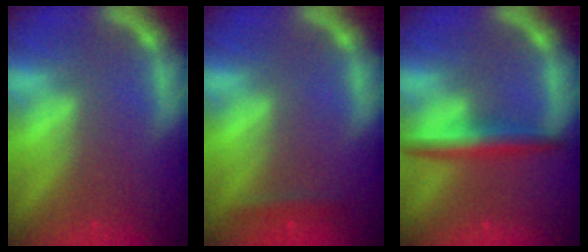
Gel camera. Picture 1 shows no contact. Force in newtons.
{"total": 1.4}
{"total": 3.9}